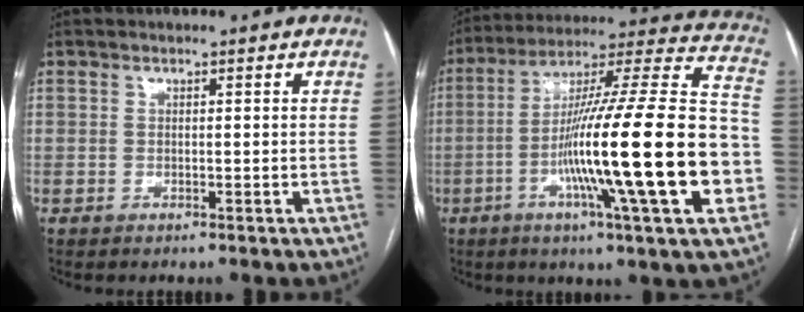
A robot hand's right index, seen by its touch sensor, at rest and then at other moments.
{"total": 29.1, "force": [-6.8, 1.0, 28.3], "torque": [-0.406, -0.015, -0.127]}